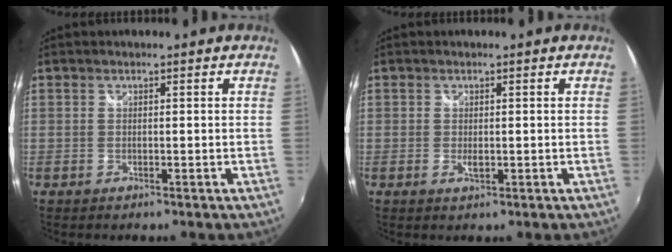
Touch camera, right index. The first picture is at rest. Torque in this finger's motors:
{"motor_torque": [0.16, 0.04, 0.14, 0.03]}